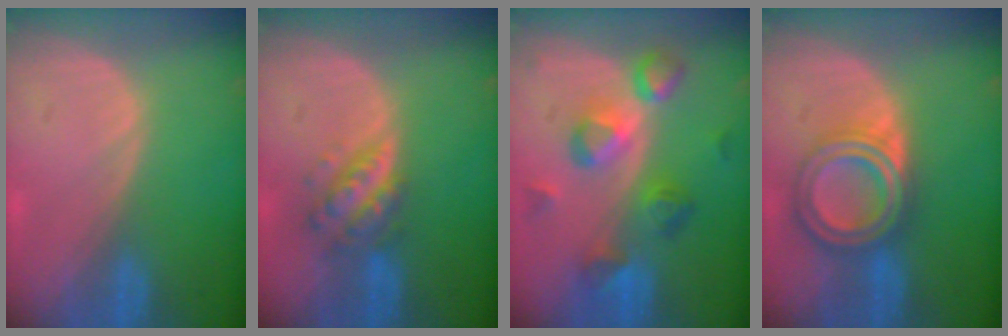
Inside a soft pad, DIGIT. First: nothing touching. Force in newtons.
{"total": 5.7, "press": 5.2, "slide": 2.3}
{"total": 7.9, "press": 7.8, "slide": 1.2}
{"total": 7.7, "press": 7.6, "slide": 0.5}